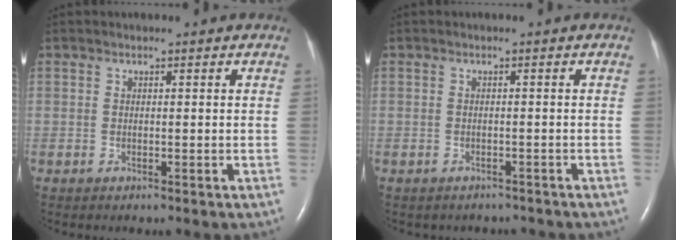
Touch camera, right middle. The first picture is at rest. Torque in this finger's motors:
{"motor_torque": [0.17, -0.24, -0.02, 0.00]}